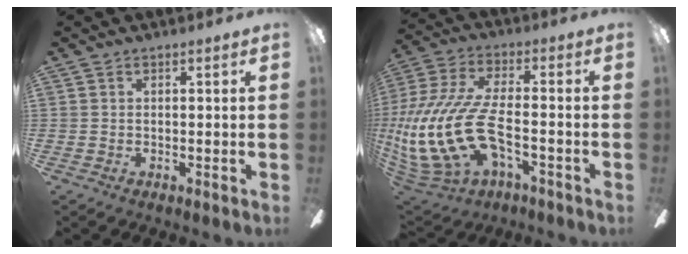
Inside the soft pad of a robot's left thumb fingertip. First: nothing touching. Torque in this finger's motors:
{"motor_torque": [1.22, 3.79, 0.33, 0.27, 0.33]}